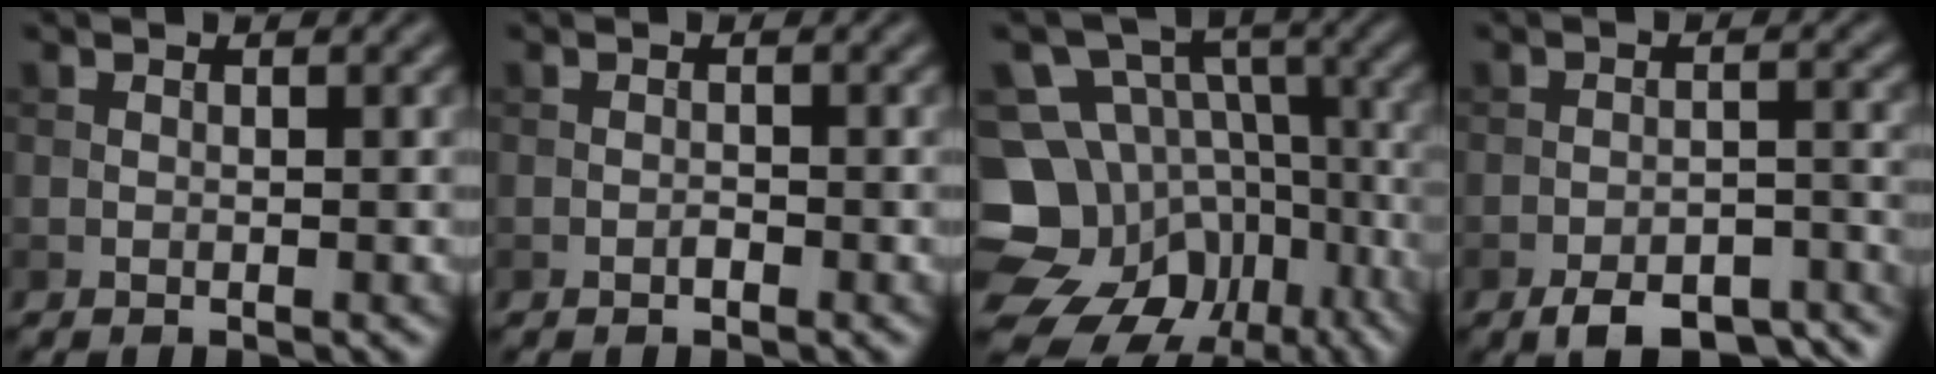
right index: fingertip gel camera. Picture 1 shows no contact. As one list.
[{"total": 0.5, "force": [-0.3, 0.2, 0.3], "torque": [-0.004, 0.001, -0.007]}, {"total": 15.7, "force": [-6.7, 12.8, 6.1], "torque": [-0.143, -0.010, -0.092]}, {"total": 7.9, "force": [-6.2, 3.0, 3.8], "torque": [-0.050, -0.008, -0.090]}]